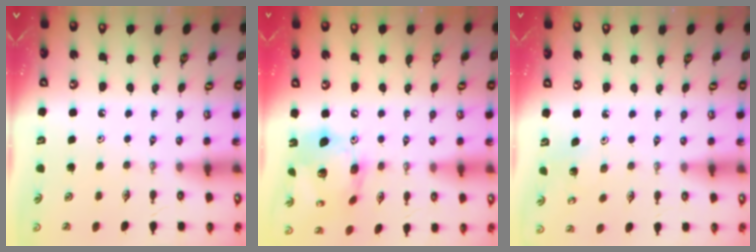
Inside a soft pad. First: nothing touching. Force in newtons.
{"total": 17.2, "press": 17.1, "slide": 1.9}
{"total": 2.7, "press": 2.7, "slide": 0.2}